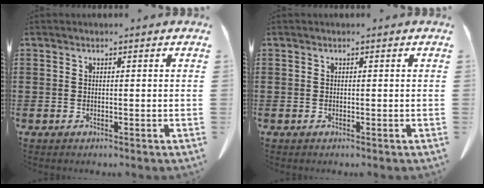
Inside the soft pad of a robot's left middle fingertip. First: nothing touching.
{"total": 0.0}